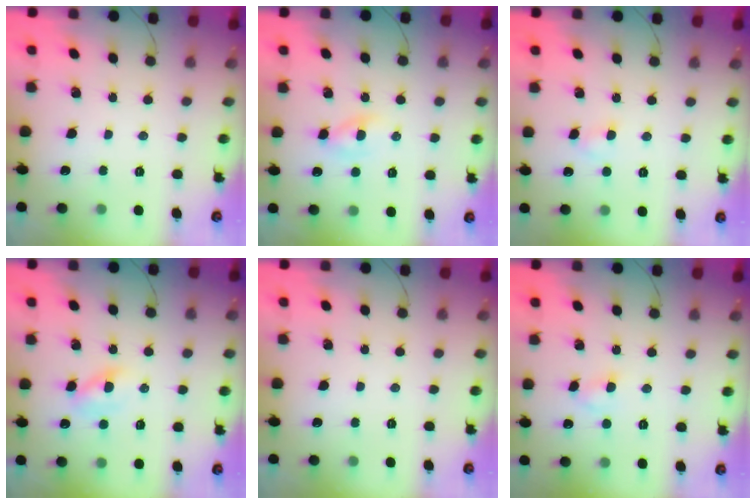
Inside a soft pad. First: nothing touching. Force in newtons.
{"total": 2.1, "press": 2.0, "slide": 0.8}
{"total": 1.9, "press": 1.7, "slide": 0.9}
{"total": 2.7, "press": 2.5, "slide": 0.9}
{"total": 0.0}
{"total": 2.4, "press": 2.2, "slide": 1.0}